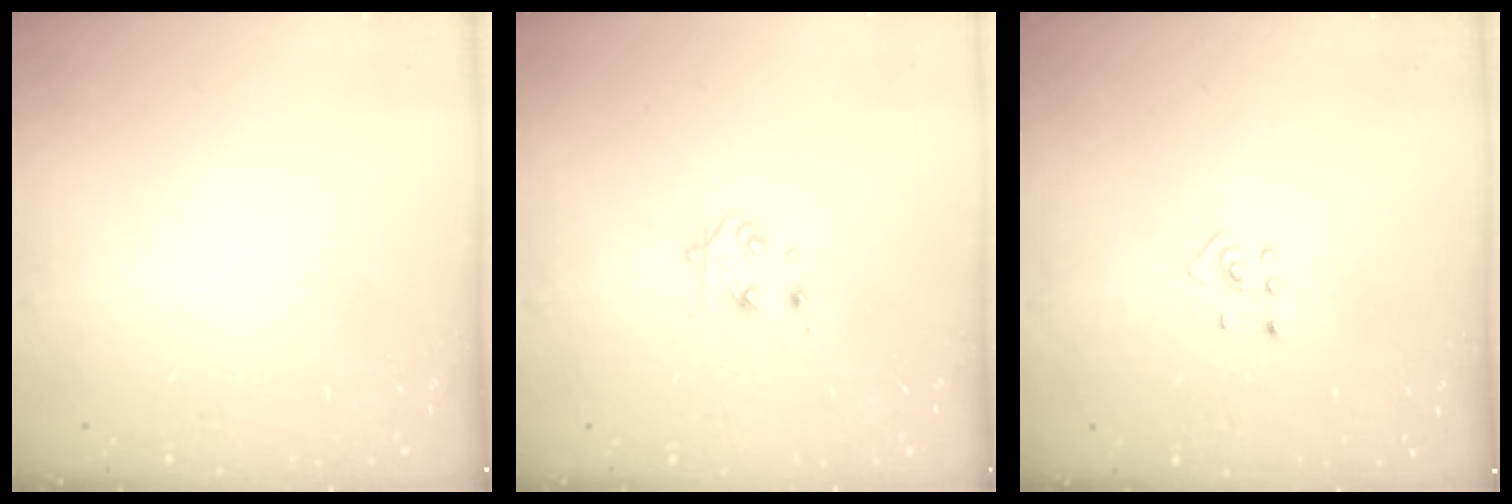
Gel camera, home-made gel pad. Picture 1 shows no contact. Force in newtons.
{"total": 4.8, "press": 4.8, "slide": 0.6}
{"total": 2.0, "press": 1.9, "slide": 0.8}